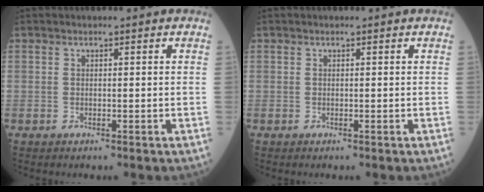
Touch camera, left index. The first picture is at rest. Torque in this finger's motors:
{"motor_torque": [0.00, 0.00, 0.00, 0.00]}